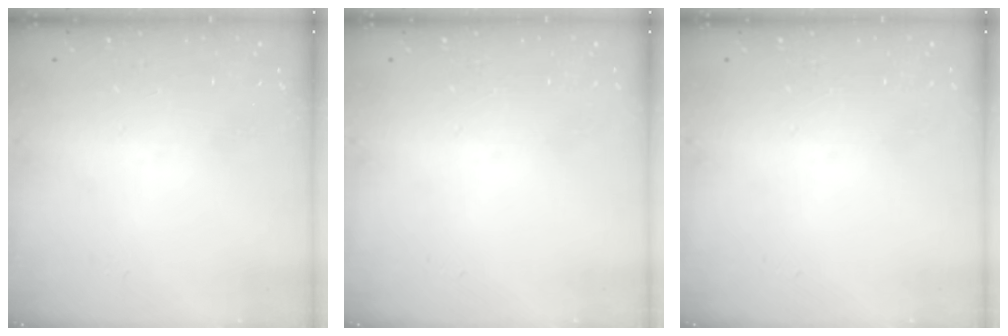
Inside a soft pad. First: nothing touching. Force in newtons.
{"total": 0.0}
{"total": 0.0}